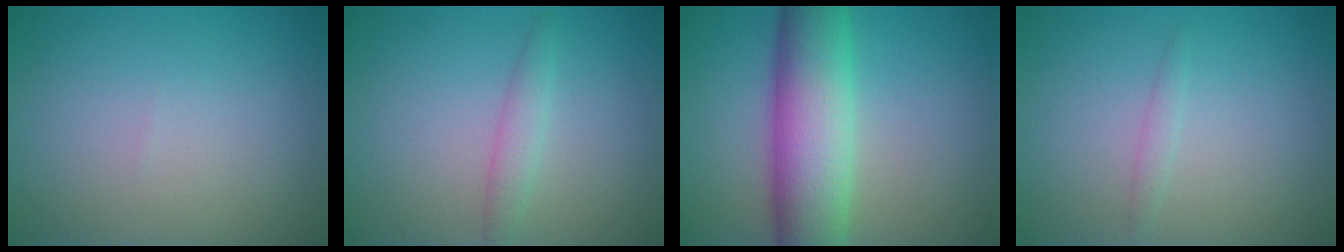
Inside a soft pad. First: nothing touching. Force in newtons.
{"total": 1.7, "press": 1.7, "slide": 0.0}
{"total": 9.6, "press": 9.6, "slide": 0.3}
{"total": 0.9, "press": 0.9, "slide": 0.1}